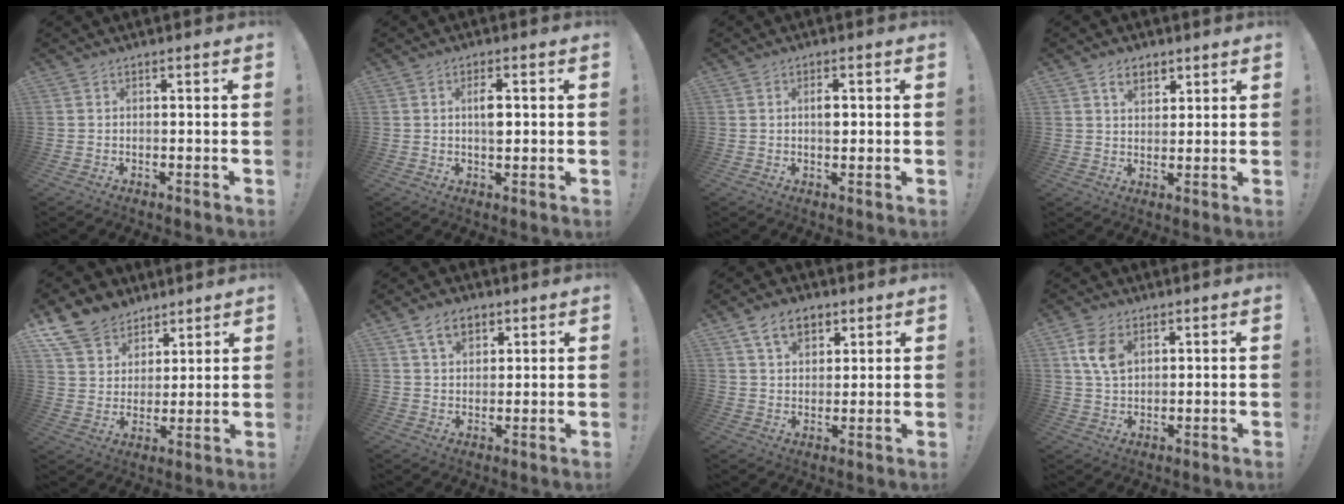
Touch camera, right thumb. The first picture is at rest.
{"total": 4.5, "force": [0.5, 1.9, 4.0], "torque": [-0.057, -0.003, 0.002]}
{"total": 2.9, "force": [0.3, 1.5, 2.5], "torque": [-0.027, -0.004, -0.002]}
{"total": 5.3, "force": [3.3, 3.3, 2.4], "torque": [-0.034, -0.010, 0.059]}
{"total": 12.7, "force": [9.0, 8.4, 3.0], "torque": [-0.057, -0.063, 0.176]}
{"total": 7.9, "force": [4.5, 5.0, 4.3], "torque": [-0.071, -0.004, 0.084]}
{"total": 9.2, "force": [5.1, 6.0, 4.8], "torque": [-0.076, -0.009, 0.098]}
{"total": 8.2, "force": [3.5, 5.0, 5.5], "torque": [-0.097, -0.006, 0.065]}